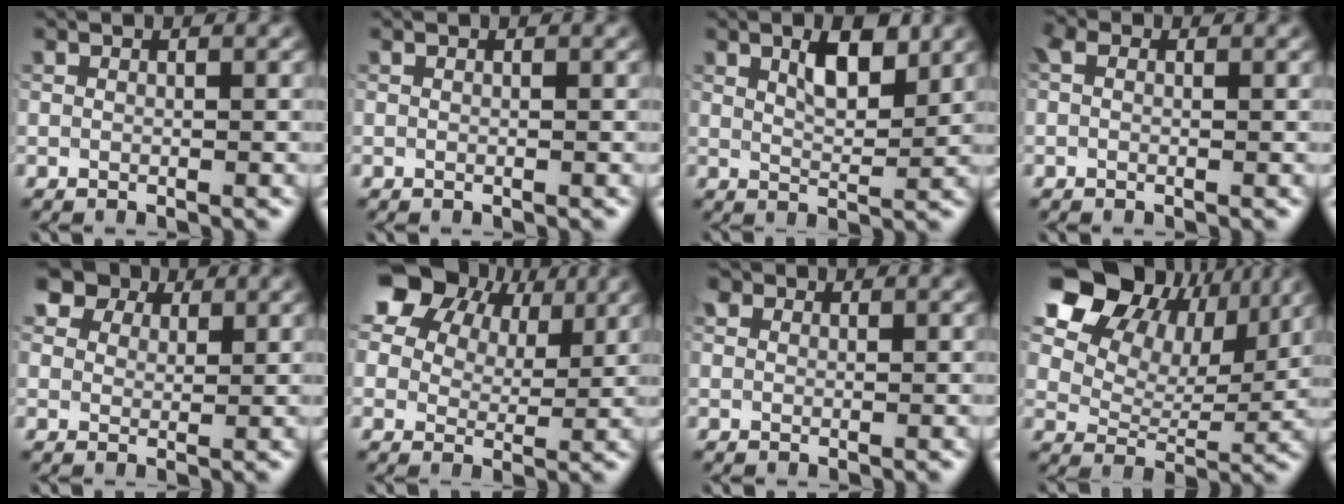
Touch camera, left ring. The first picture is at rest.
{"total": 0.0}
{"total": 3.6, "force": [1.7, 1.3, 2.9], "torque": [-0.053, 0.002, 0.030]}
{"total": 1.4, "force": [0.2, 1.0, 0.9], "torque": [-0.018, 0.005, -0.007]}
{"total": 7.0, "force": [5.0, 4.1, 2.7], "torque": [-0.077, 0.008, 0.080]}
{"total": 12.2, "force": [6.9, 7.5, 6.7], "torque": [-0.141, 0.038, 0.108]}
{"total": 1.8, "force": [1.1, 1.2, 0.8], "torque": [-0.017, 0.002, 0.011]}
{"total": 14.3, "force": [8.1, 9.2, 7.3], "torque": [-0.166, 0.052, 0.134]}